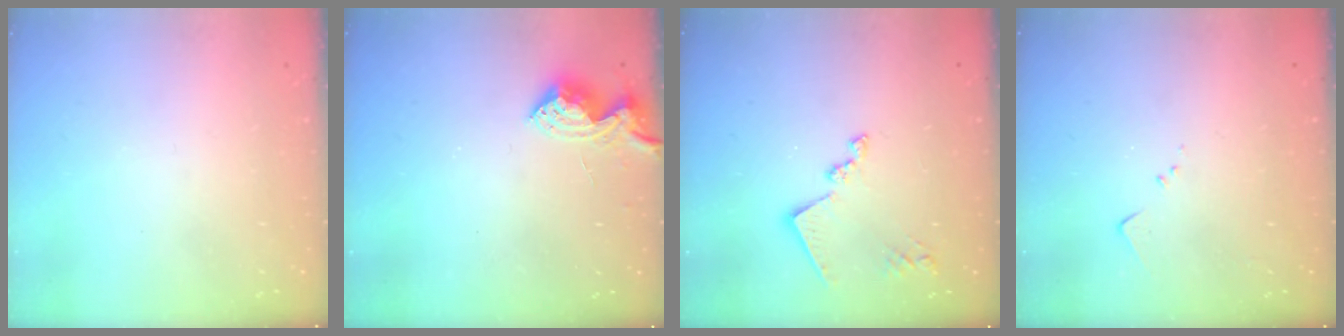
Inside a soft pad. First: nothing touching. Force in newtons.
{"total": 8.6, "press": 8.6, "slide": 0.7}
{"total": 11.5, "press": 11.4, "slide": 0.9}
{"total": 3.5, "press": 3.5, "slide": 0.4}